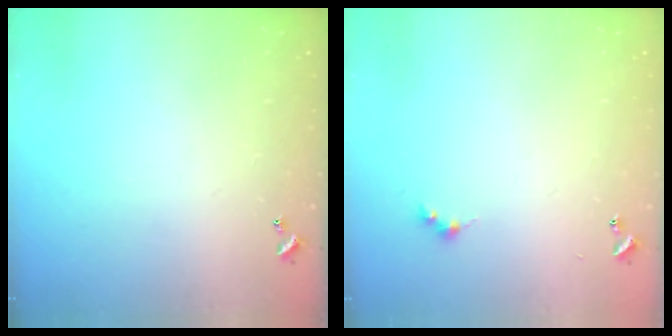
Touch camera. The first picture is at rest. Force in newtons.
{"total": 2.6, "press": 2.6, "slide": 0.5}